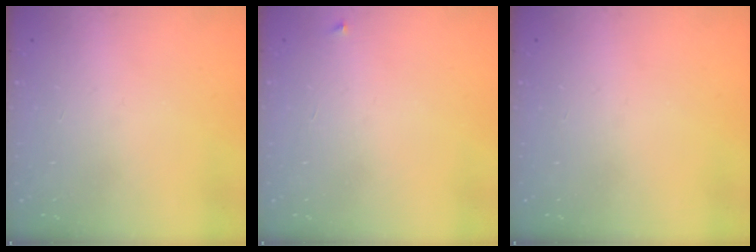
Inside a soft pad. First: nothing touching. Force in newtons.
{"total": 2.3, "press": 2.3, "slide": 0.3}
{"total": 0.0}